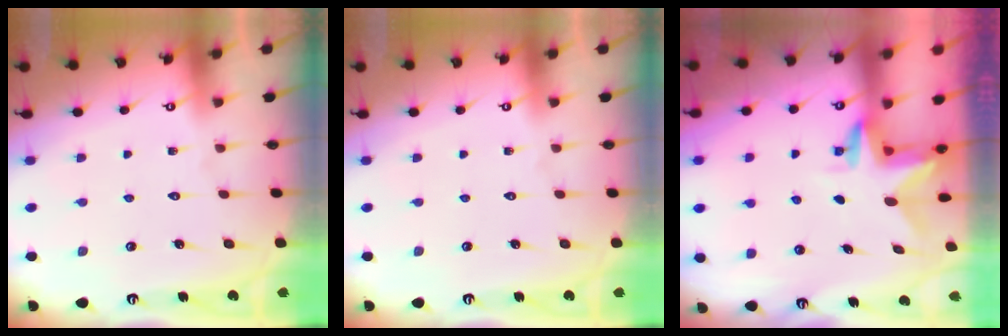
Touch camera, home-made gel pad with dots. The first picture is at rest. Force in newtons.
{"total": 0.0}
{"total": 3.1, "press": 3.0, "slide": 0.3}